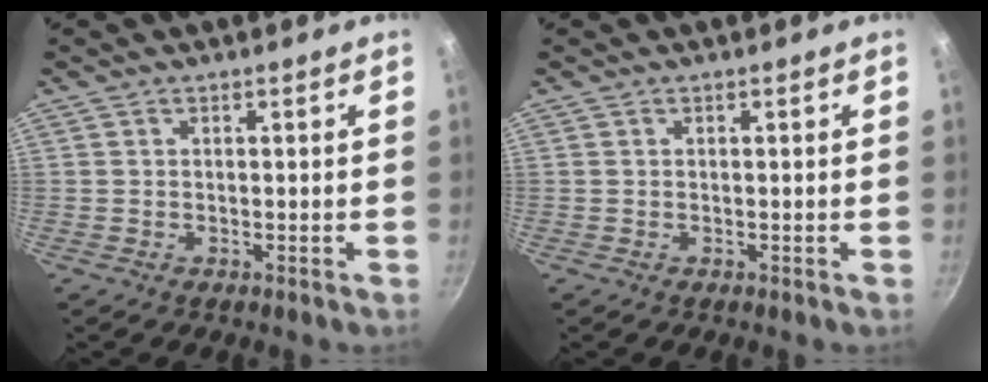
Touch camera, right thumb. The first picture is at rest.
{"total": 0.0}